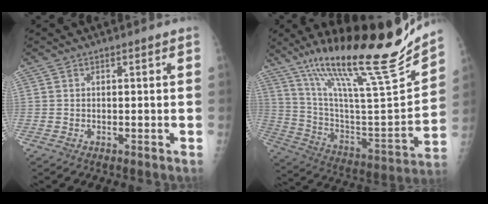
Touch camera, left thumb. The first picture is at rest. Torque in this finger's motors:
{"motor_torque": [1.37, -0.64, 1.52, -1.26, 0.30]}